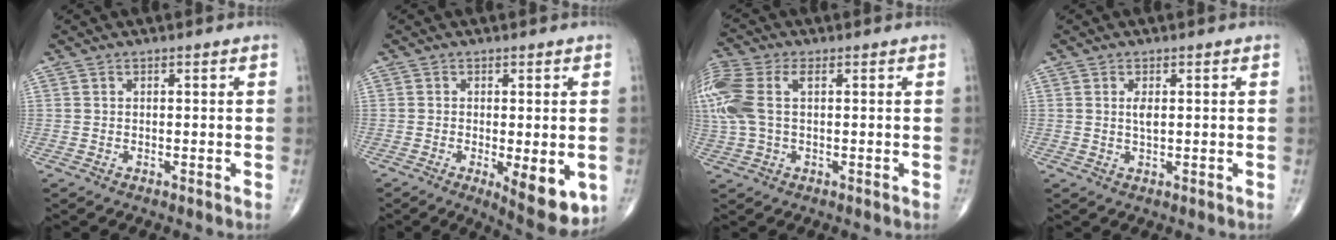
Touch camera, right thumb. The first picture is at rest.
{"total": 10.8, "force": [-3.1, 3.8, 9.7], "torque": [-0.126, -0.021, -0.035]}
{"total": 12.4, "force": [2.4, 7.0, 9.9], "torque": [-0.282, 0.025, 0.048]}
{"total": 1.7, "force": [0.4, 0.6, 1.6], "torque": [-0.029, -0.005, 0.008]}